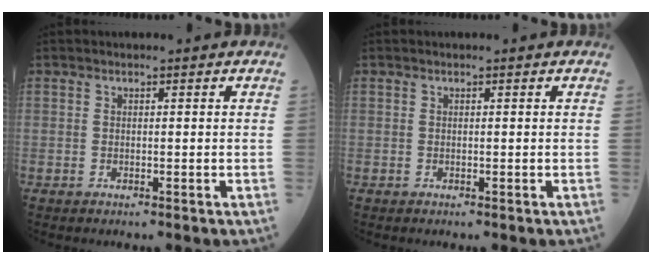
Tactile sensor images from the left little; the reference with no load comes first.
{"total": 0.0}